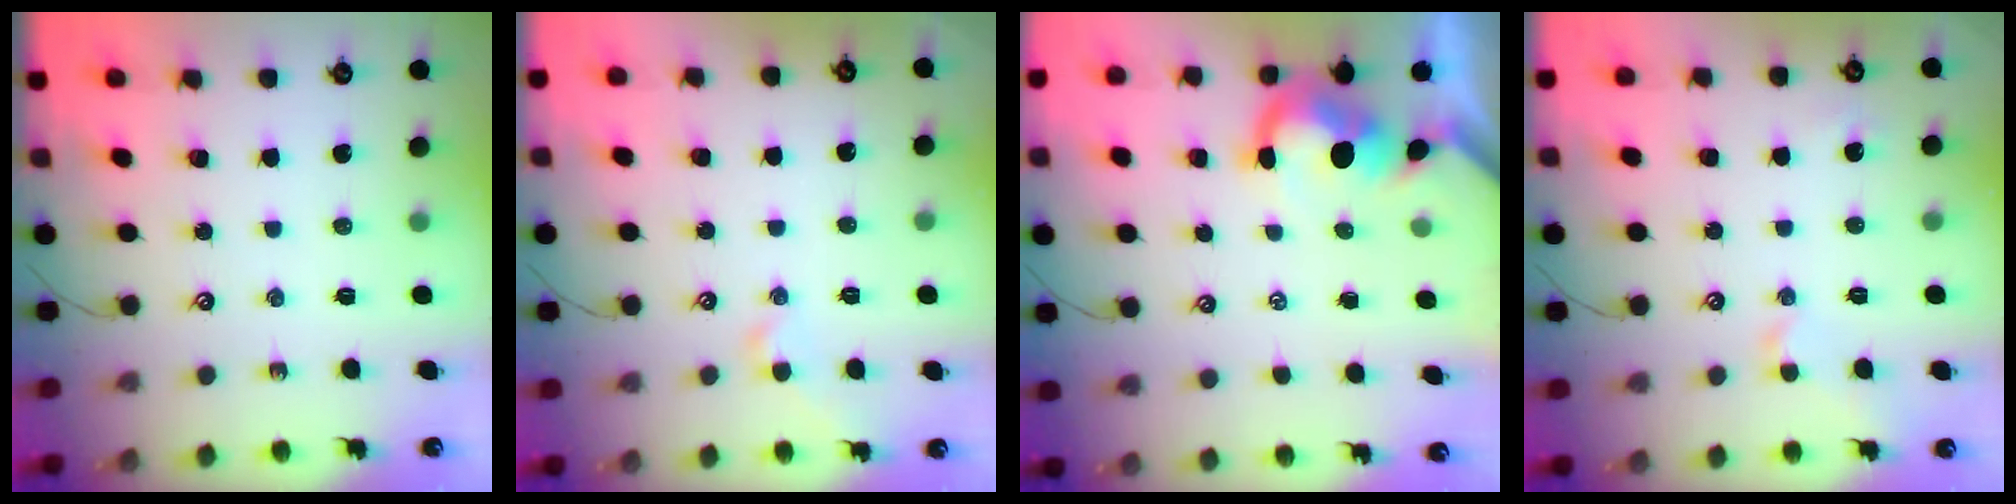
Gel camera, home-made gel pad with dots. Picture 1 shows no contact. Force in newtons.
{"total": 1.2, "press": 1.1, "slide": 0.4}
{"total": 2.8, "press": 2.6, "slide": 0.9}
{"total": 1.5, "press": 1.4, "slide": 0.5}